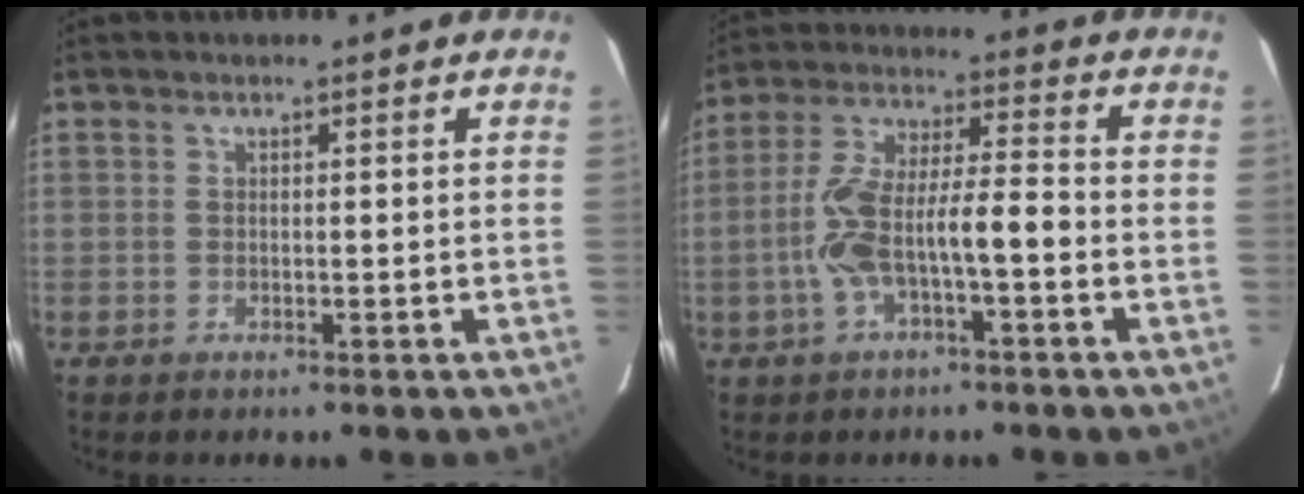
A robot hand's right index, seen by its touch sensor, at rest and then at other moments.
{"total": 10.4, "force": [-3.0, 2.4, 9.7], "torque": [-0.199, 0.026, -0.053]}